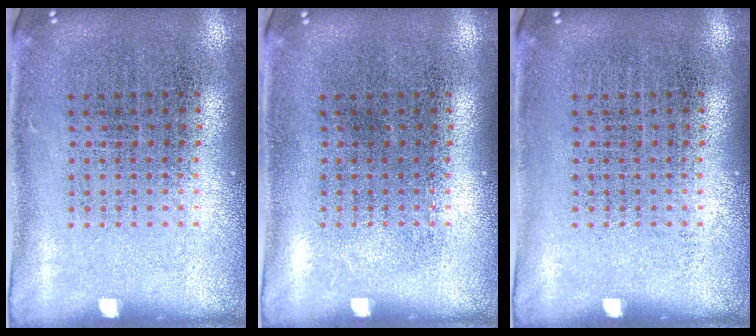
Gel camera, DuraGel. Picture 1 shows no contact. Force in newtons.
{"total": 0.0}
{"total": 0.0}